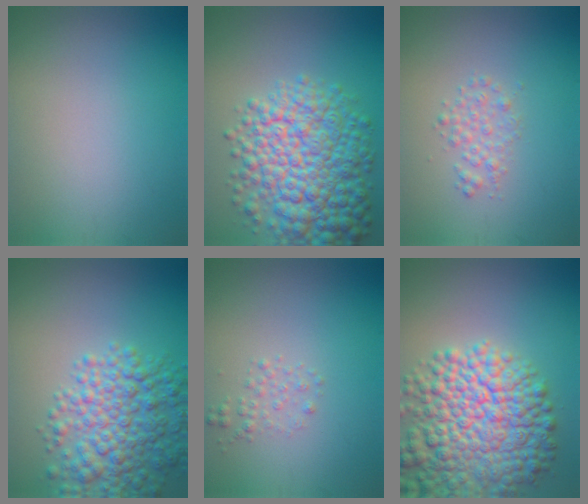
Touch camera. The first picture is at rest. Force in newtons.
{"total": 10.8, "press": 10.8, "slide": 0.3}
{"total": 1.7, "press": 1.7, "slide": 0.0}
{"total": 7.3, "press": 7.3, "slide": 0.3}
{"total": 1.2, "press": 1.2, "slide": 0.1}
{"total": 11.6, "press": 11.6, "slide": 0.6}